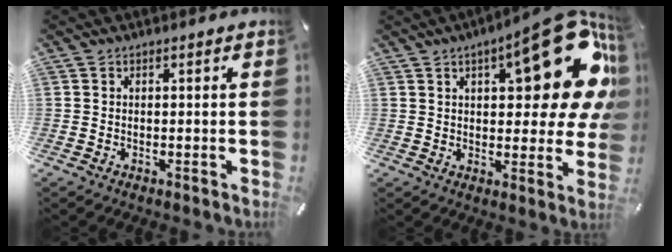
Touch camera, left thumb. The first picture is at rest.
{"total": 22.7, "force": [9.1, 8.6, 19.0], "torque": [-0.238, -0.052, 0.140]}